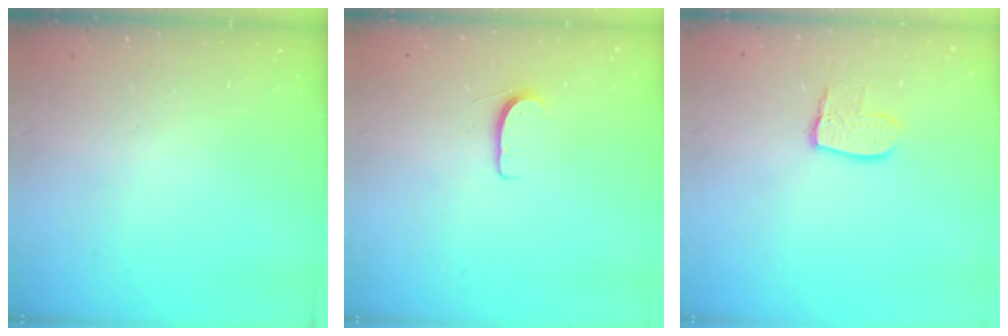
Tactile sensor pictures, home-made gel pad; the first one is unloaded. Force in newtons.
{"total": 5.2, "press": 5.2, "slide": 0.5}
{"total": 8.7, "press": 8.6, "slide": 0.7}